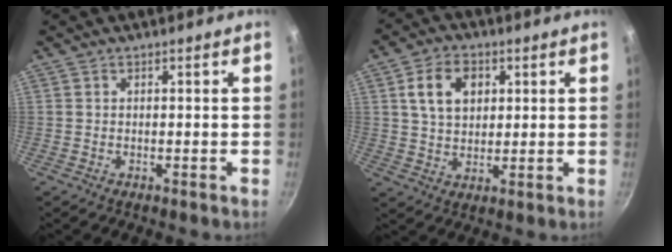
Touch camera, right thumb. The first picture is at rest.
{"total": 9.0, "force": [2.7, 6.5, 5.7], "torque": [-0.082, 0.002, 0.045]}